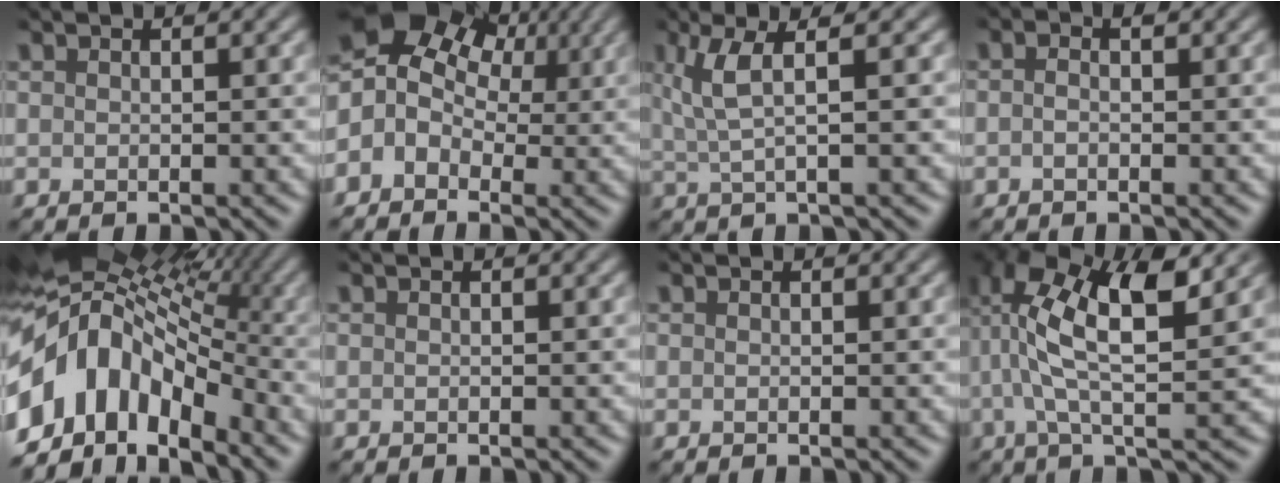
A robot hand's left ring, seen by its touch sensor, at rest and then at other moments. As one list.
[{"total": 6.6, "force": [1.0, 5.2, 3.9], "torque": [-0.058, 0.019, 0.000]}, {"total": 3.7, "force": [1.2, 0.7, 3.4], "torque": [-0.068, 0.002, 0.026]}, {"total": 1.3, "force": [-0.2, 0.6, 1.1], "torque": [-0.021, -0.002, -0.010]}, {"total": 12.1, "force": [-4.0, 7.8, 8.4], "torque": [-0.153, 0.012, -0.081]}, {"total": 0.0}, {"total": 0.0}, {"total": 10.1, "force": [3.2, 3.1, 9.1], "torque": [-0.177, 0.021, 0.052]}]